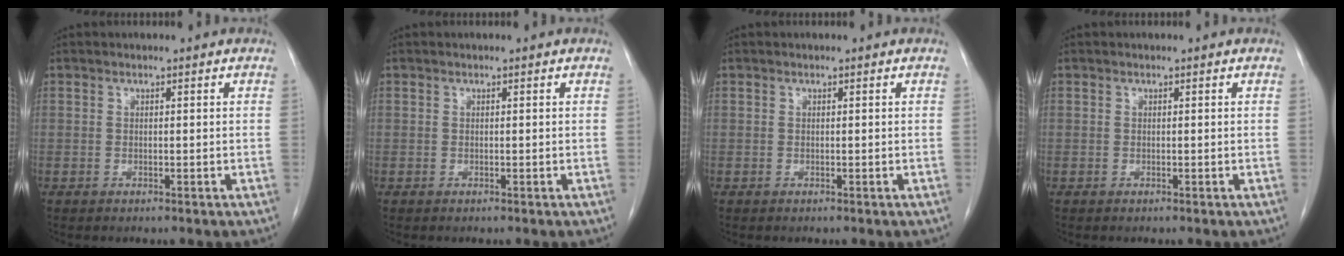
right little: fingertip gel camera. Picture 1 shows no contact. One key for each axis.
{"total": 0.0}
{"total": 0.0}
{"total": 0.0}